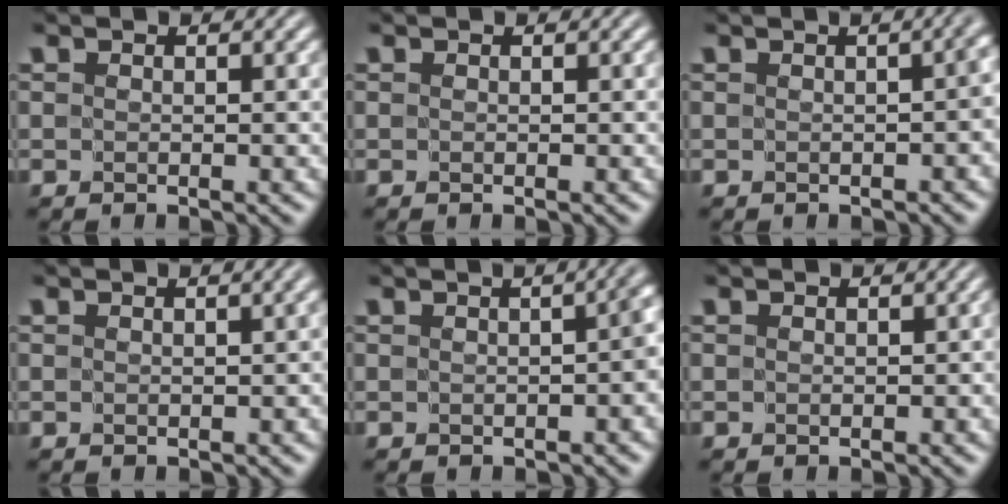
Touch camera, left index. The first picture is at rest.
{"total": 0.0}
{"total": 3.6, "force": [0.0, 1.6, 3.3], "torque": [-0.009, 0.018, 0.000]}
{"total": 1.2, "force": [0.0, 0.5, 1.1], "torque": [-0.005, 0.003, 0.006]}
{"total": 4.3, "force": [-0.3, 1.7, 4.0], "torque": [-0.015, 0.014, 0.001]}
{"total": 0.5, "force": [-0.4, 0.3, 0.1], "torque": [0.005, 0.004, -0.001]}